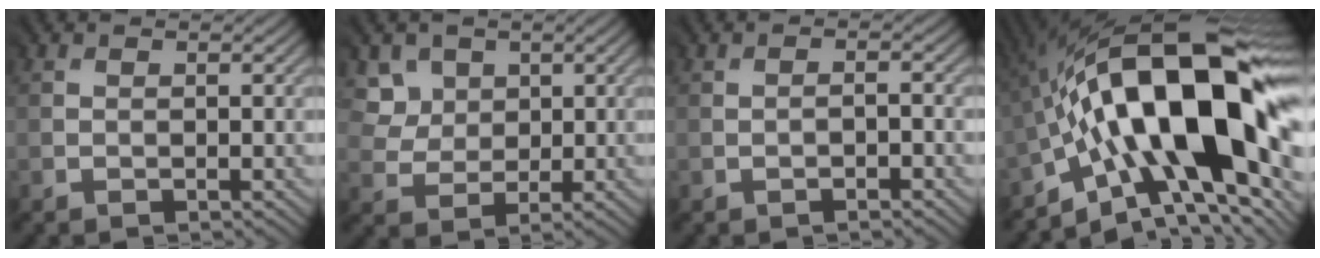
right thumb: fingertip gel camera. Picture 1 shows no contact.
{"total": 3.9, "force": [2.2, 3.2, 0.6], "torque": [-0.026, -0.013, 0.051]}
{"total": 1.3, "force": [-0.7, 0.3, 1.1], "torque": [-0.010, 0.003, -0.016]}
{"total": 21.1, "force": [-1.7, 9.3, 18.9], "torque": [-0.326, 0.015, -0.044]}